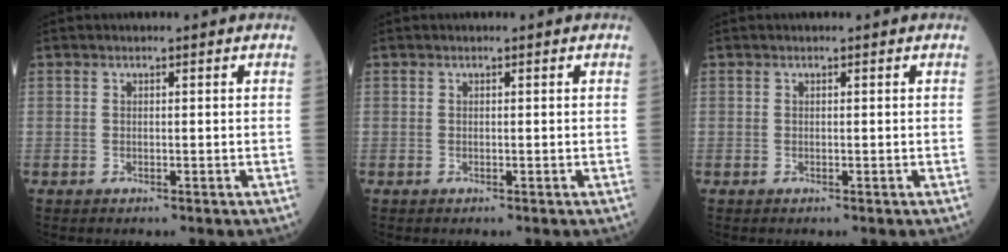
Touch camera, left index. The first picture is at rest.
{"total": 0.0}
{"total": 0.0}